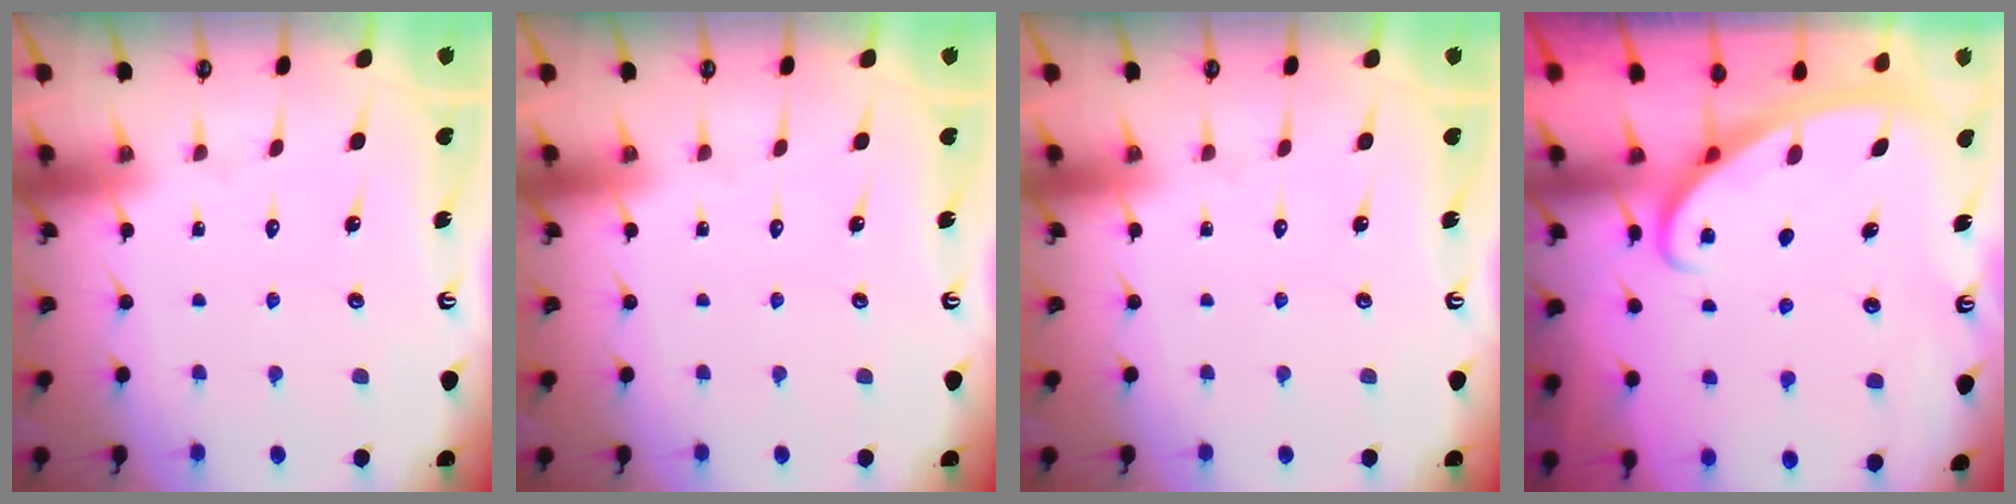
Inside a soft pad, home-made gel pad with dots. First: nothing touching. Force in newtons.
{"total": 0.0}
{"total": 0.0}
{"total": 2.6, "press": 2.6, "slide": 0.4}